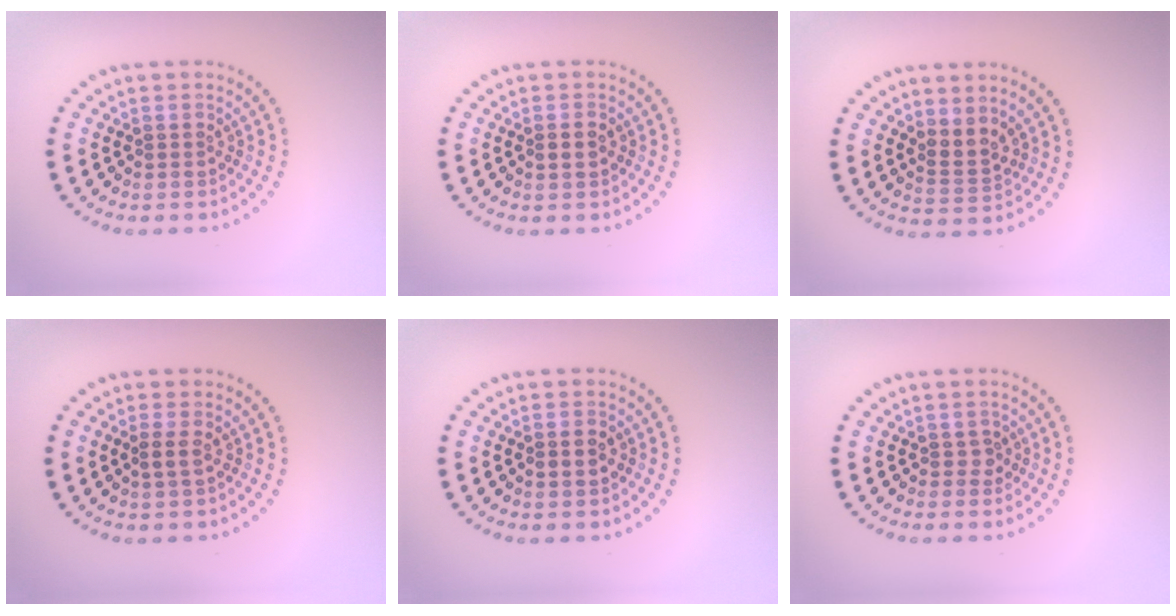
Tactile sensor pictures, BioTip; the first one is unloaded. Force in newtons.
{"total": 1.2, "press": 1.1, "slide": 0.2}
{"total": 2.1, "press": 1.6, "slide": 1.4}
{"total": 1.1, "press": 0.9, "slide": 0.6}
{"total": 1.1, "press": 1.0, "slide": 0.2}
{"total": 0.8, "press": 0.6, "slide": 0.5}